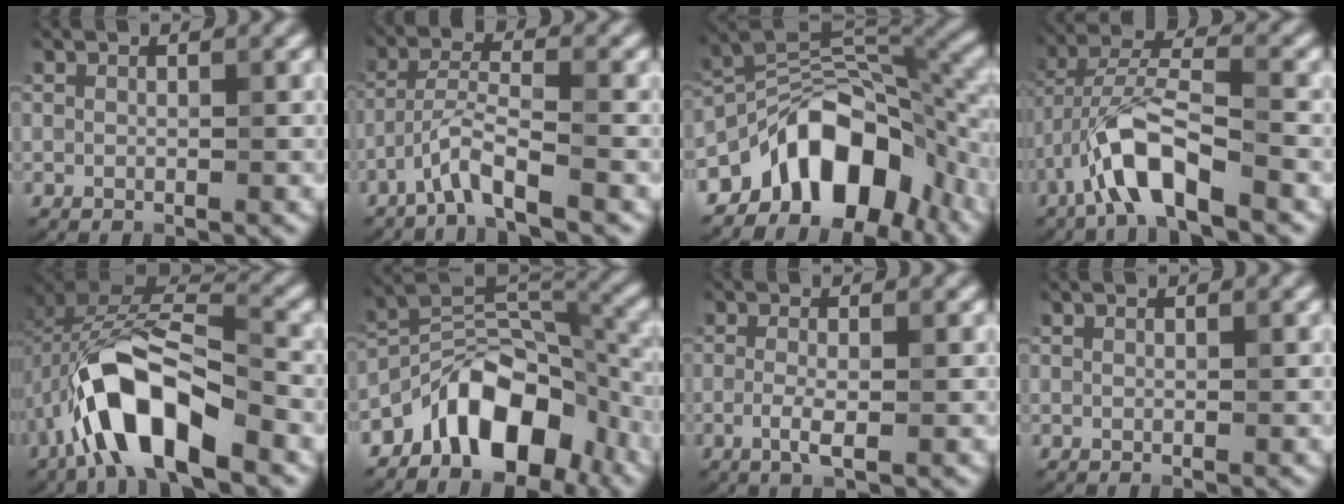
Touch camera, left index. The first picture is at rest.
{"total": 3.4, "force": [-2.4, 0.2, 2.4], "torque": [-0.047, 0.012, -0.056]}
{"total": 11.2, "force": [-6.1, 6.2, 7.1], "torque": [-0.093, 0.008, -0.112]}
{"total": 7.0, "force": [-3.7, 2.1, 5.6], "torque": [-0.107, 0.013, -0.072]}
{"total": 10.3, "force": [-4.0, 4.6, 8.3], "torque": [-0.160, 0.017, -0.075]}
{"total": 8.5, "force": [-5.0, 4.5, 5.3], "torque": [-0.058, 0.009, -0.090]}
{"total": 2.0, "force": [-0.6, 0.4, 1.9], "torque": [-0.040, -0.003, -0.015]}
{"total": 0.0}